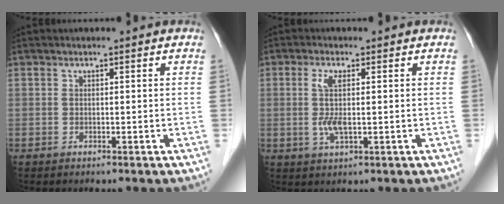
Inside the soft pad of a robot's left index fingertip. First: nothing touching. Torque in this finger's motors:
{"motor_torque": [0.78, 0.45, 0.17, 0.10]}